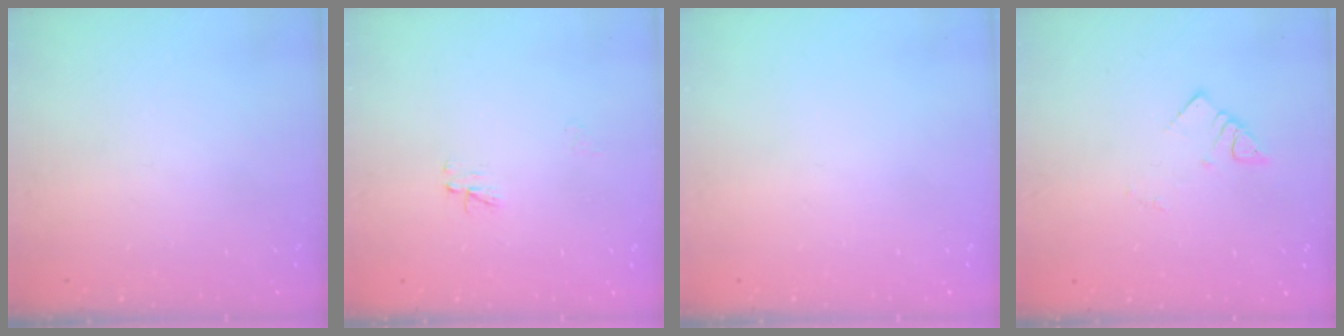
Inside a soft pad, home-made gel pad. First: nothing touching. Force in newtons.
{"total": 3.0, "press": 3.0, "slide": 0.4}
{"total": 0.0}
{"total": 2.6, "press": 2.6, "slide": 0.1}